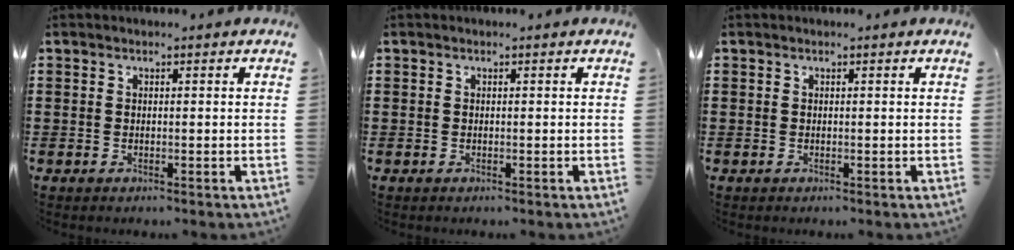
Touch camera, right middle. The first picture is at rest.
{"total": 0.0}
{"total": 0.0}